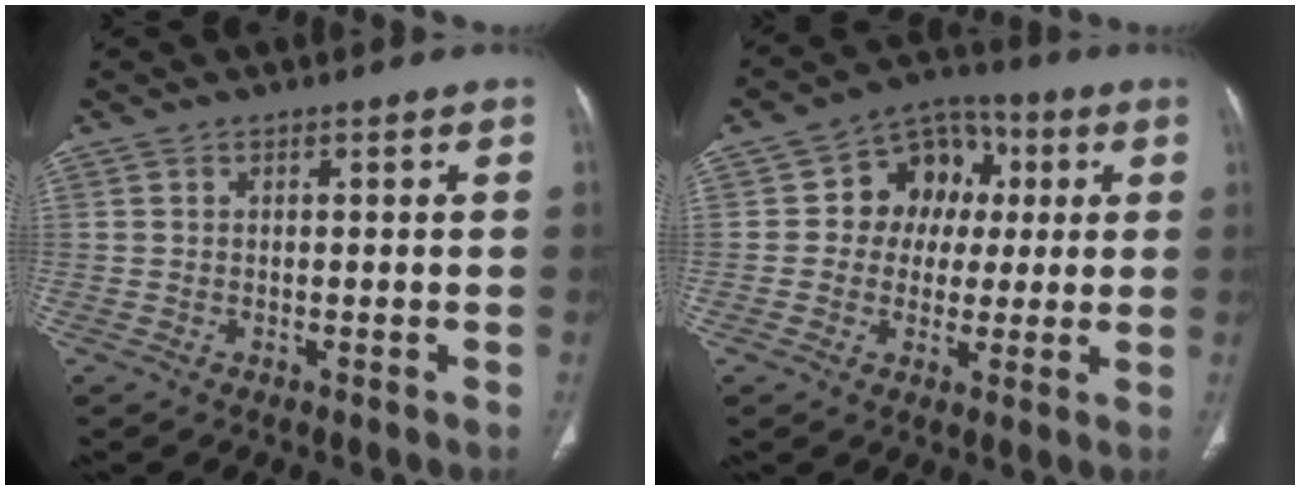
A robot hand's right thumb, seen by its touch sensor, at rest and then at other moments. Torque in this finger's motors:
{"motor_torque": [1.26, 1.20, 0.82, 0.08, -0.01]}